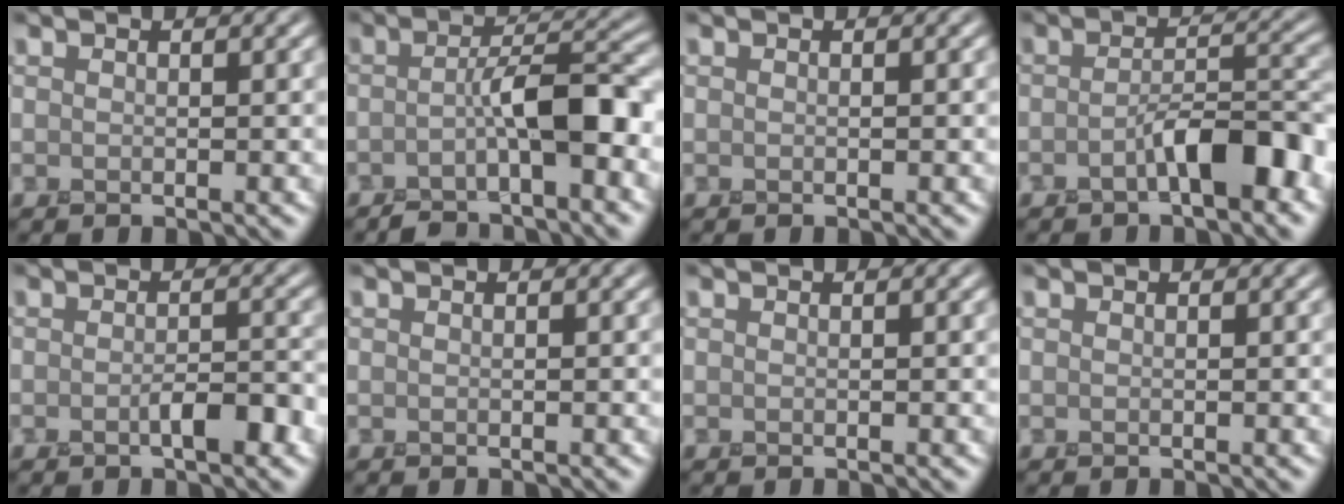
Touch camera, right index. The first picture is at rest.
{"total": 4.8, "force": [-2.0, 1.3, 4.1], "torque": [-0.062, 0.025, -0.038]}
{"total": 0.0}
{"total": 4.3, "force": [-2.1, 1.3, 3.5], "torque": [-0.055, 0.019, -0.035]}
{"total": 2.3, "force": [-1.0, 0.6, 2.0], "torque": [-0.031, 0.010, -0.019]}
{"total": 0.0}
{"total": 0.0}
{"total": 0.0}